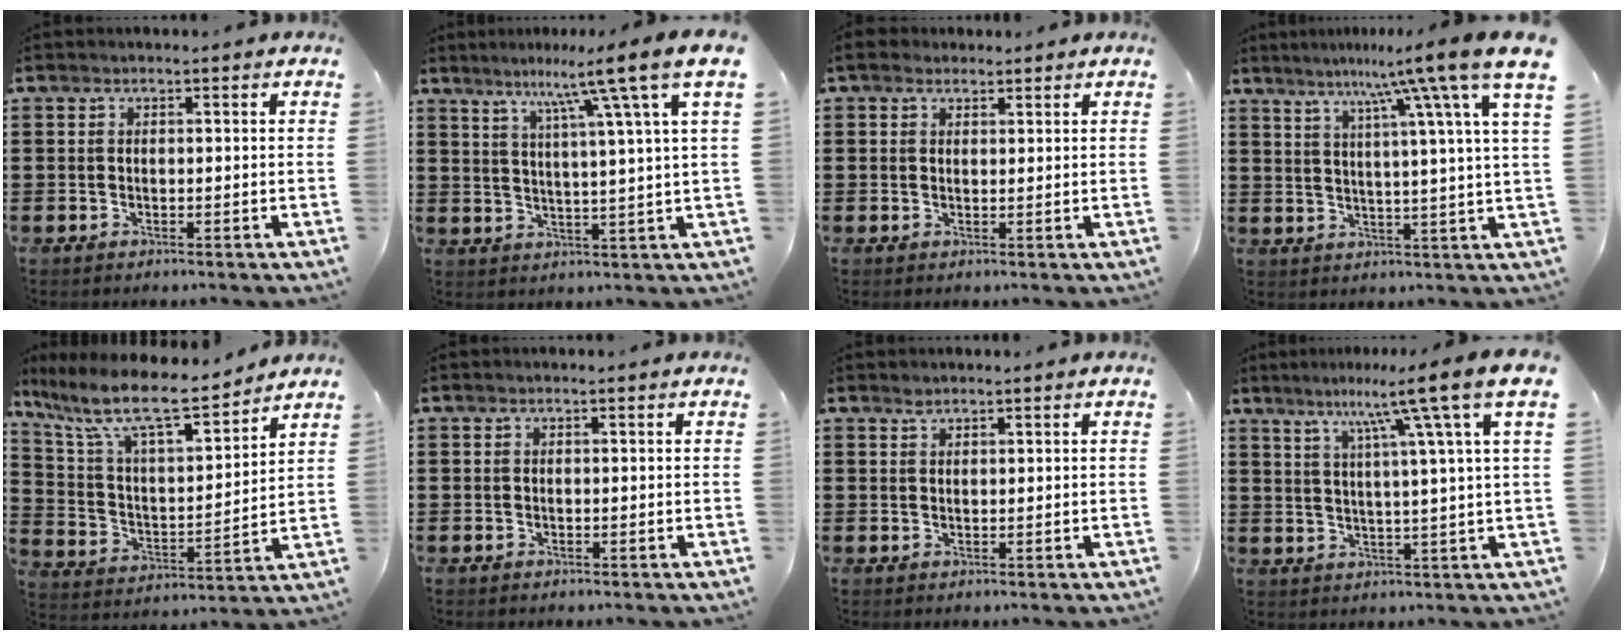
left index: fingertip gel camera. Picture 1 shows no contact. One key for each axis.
{"total": 8.8, "fx": 5.4, "fy": -1.9, "fz": 6.7, "tx": -0.125, "ty": -0.029, "tz": 0.072}
{"total": 2.3, "fx": 1.8, "fy": 1.3, "fz": 0.7, "tx": -0.021, "ty": 0.009, "tz": 0.034}
{"total": 10.3, "fx": 6.2, "fy": -1.3, "fz": 8.0, "tx": -0.151, "ty": -0.032, "tz": 0.086}
{"total": 11.0, "fx": 8.8, "fy": 1.9, "fz": 6.3, "tx": -0.158, "ty": -0.053, "tz": 0.149}
{"total": 0.0}
{"total": 0.9, "fx": 0.9, "fy": 0.3, "fz": 0.2, "tx": -0.008, "ty": 0.000, "tz": 0.017}
{"total": 9.7, "fx": 5.4, "fy": -1.9, "fz": 7.9, "tx": -0.153, "ty": -0.021, "tz": 0.073}